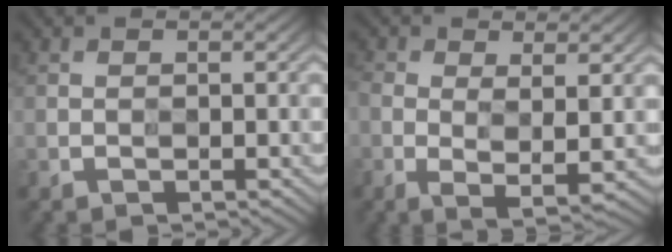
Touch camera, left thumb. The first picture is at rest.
{"total": 6.4, "force": [0.0, 3.0, 5.6], "torque": [-0.133, -0.015, 0.009]}